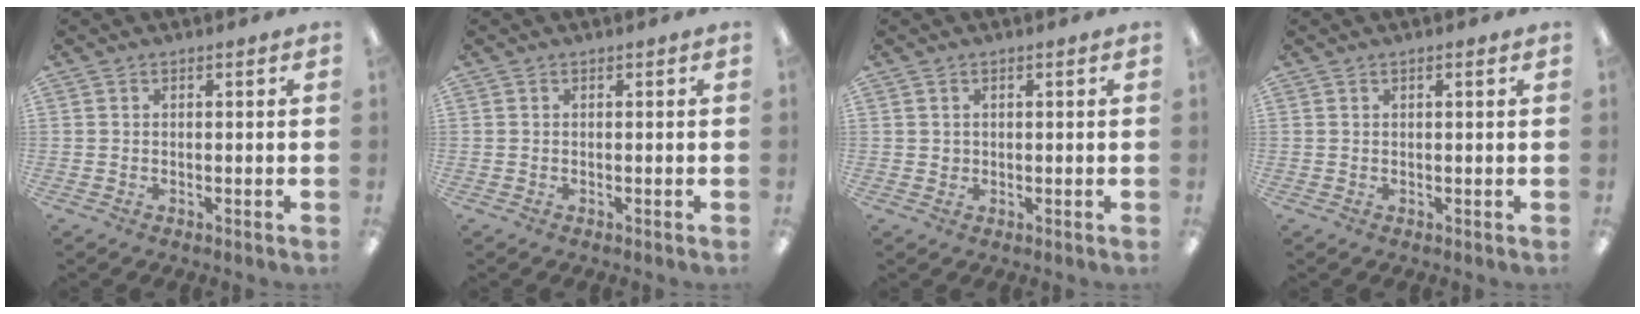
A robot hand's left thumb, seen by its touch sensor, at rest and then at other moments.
{"total": 0.0}
{"total": 1.2, "force": [0.5, 1.0, 0.3], "torque": [-0.007, 0.005, 0.009]}
{"total": 1.2, "force": [0.6, 0.2, 1.0], "torque": [-0.020, 0.002, 0.009]}